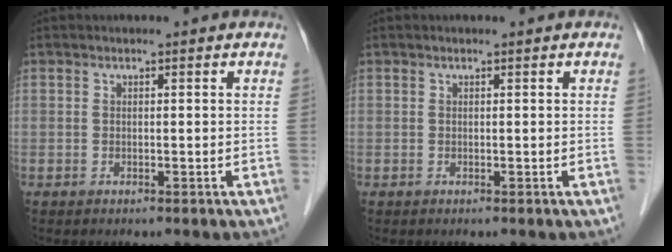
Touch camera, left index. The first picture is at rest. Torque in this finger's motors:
{"motor_torque": [0.00, 0.00, 0.00, 0.00]}